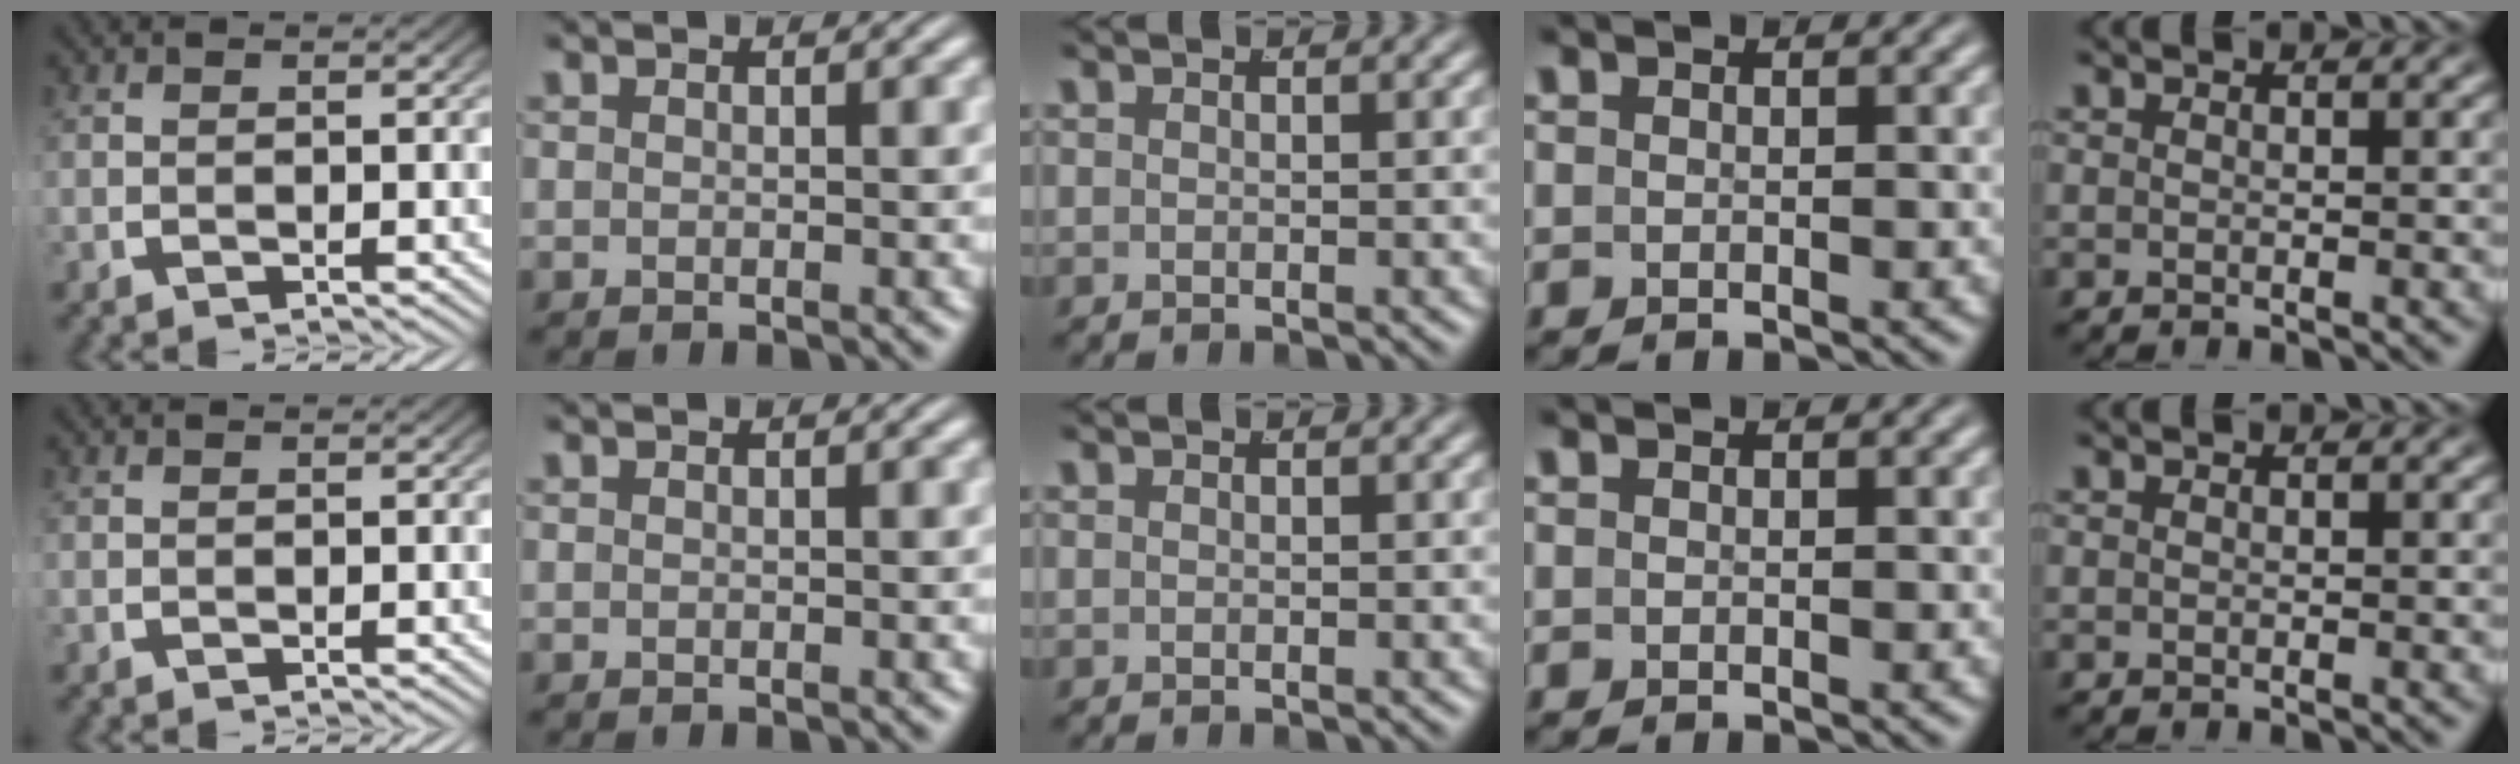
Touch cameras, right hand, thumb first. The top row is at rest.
{}